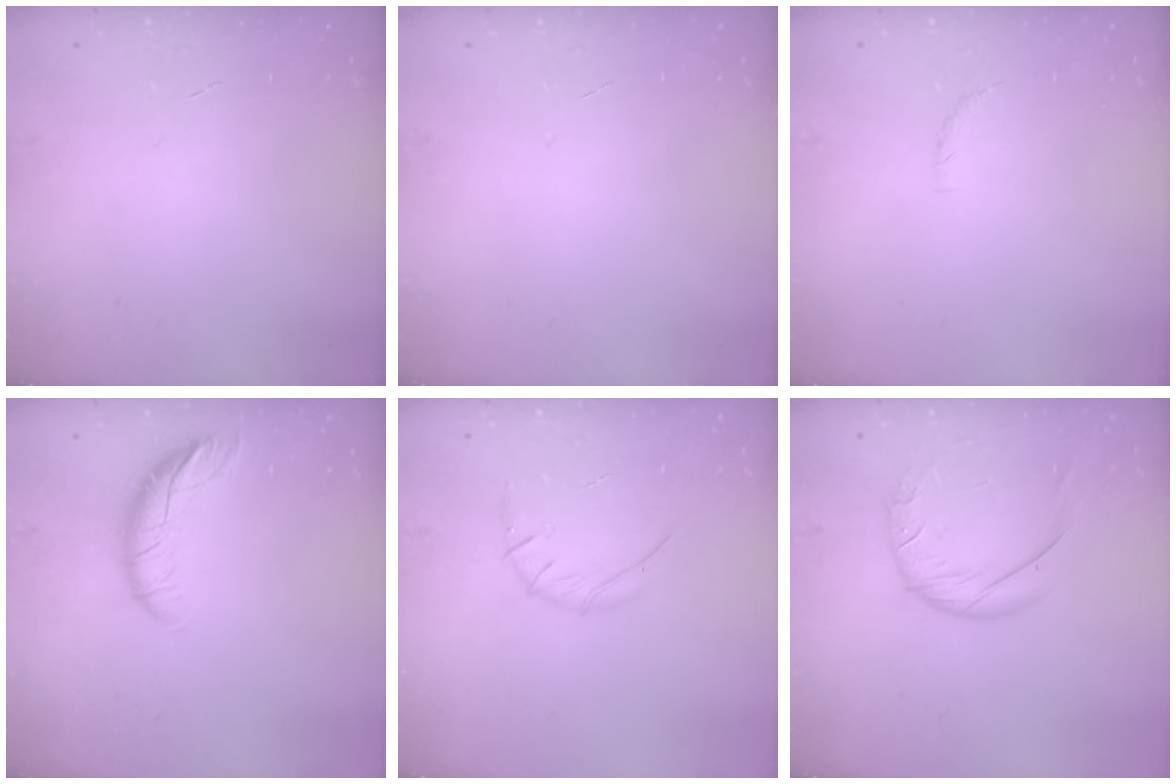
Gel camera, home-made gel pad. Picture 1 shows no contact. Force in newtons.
{"total": 0.0}
{"total": 5.3, "press": 5.1, "slide": 1.4}
{"total": 10.1, "press": 10.0, "slide": 0.8}
{"total": 5.5, "press": 5.3, "slide": 1.6}
{"total": 9.9, "press": 9.9, "slide": 0.9}